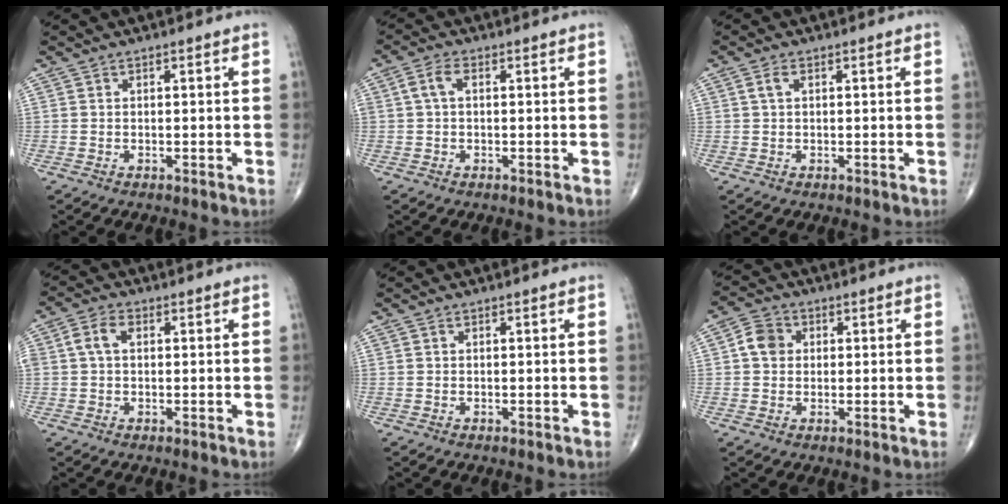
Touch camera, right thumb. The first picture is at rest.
{"total": 3.3, "force": [0.5, 1.8, 2.7], "torque": [-0.062, 0.014, 0.009]}
{"total": 1.7, "force": [0.5, 0.9, 1.3], "torque": [-0.032, 0.010, 0.012]}
{"total": 4.2, "force": [0.7, 2.7, 3.1], "torque": [-0.070, 0.017, 0.011]}
{"total": 0.0}
{"total": 4.9, "force": [0.6, 4.1, 2.5], "torque": [-0.035, 0.009, 0.004]}